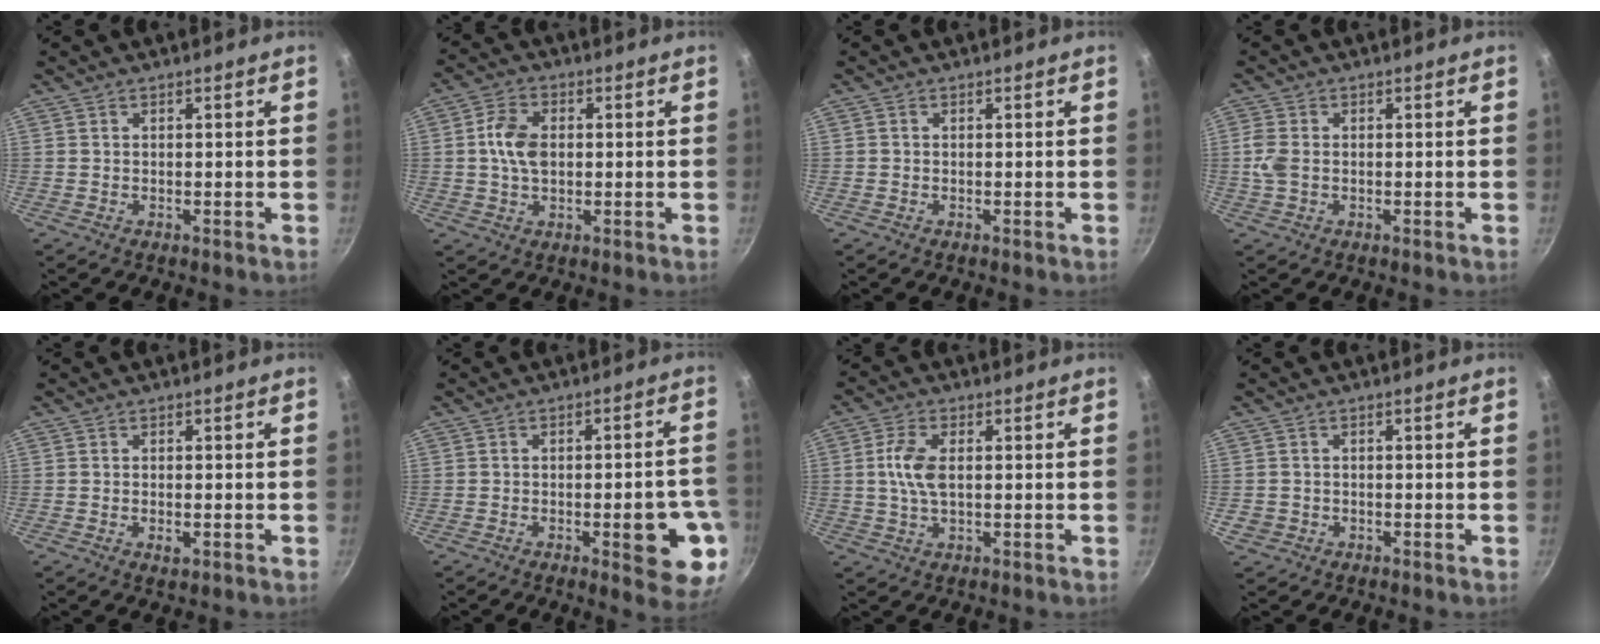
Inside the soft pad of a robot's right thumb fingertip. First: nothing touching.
{"total": 7.0, "force": [0.4, 4.7, 5.3], "torque": [-0.090, 0.011, 0.003]}
{"total": 0.0}
{"total": 3.7, "force": [-0.2, 2.5, 2.7], "torque": [-0.062, 0.003, -0.007]}
{"total": 2.0, "force": [-0.6, 1.0, 1.6], "torque": [-0.030, -0.002, -0.010]}
{"total": 10.3, "force": [-2.8, 3.8, 9.1], "torque": [-0.079, 0.012, -0.031]}
{"total": 6.4, "force": [0.5, 3.4, 5.4], "torque": [-0.109, 0.008, 0.008]}
{"total": 2.1, "force": [-0.7, 1.9, 0.8], "torque": [-0.019, 0.007, -0.006]}